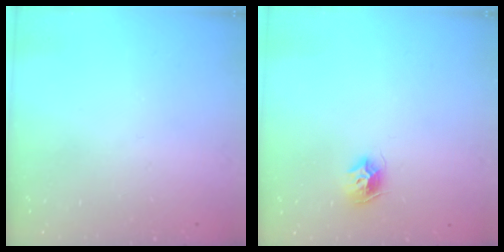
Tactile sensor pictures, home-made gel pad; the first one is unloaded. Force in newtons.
{"total": 8.0, "press": 7.9, "slide": 0.5}